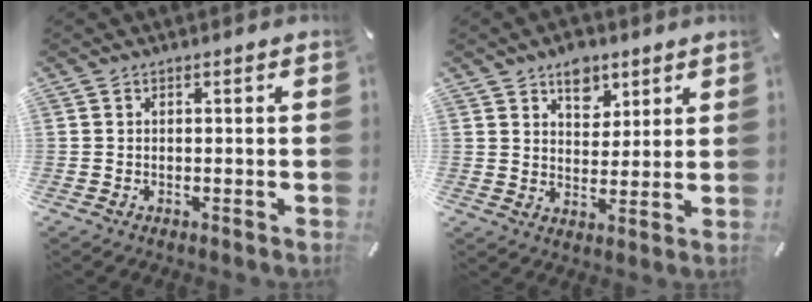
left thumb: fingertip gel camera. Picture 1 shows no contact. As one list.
[{"total": 7.1, "force": [4.6, 4.8, 2.4], "torque": [-0.010, -0.026, 0.075]}]